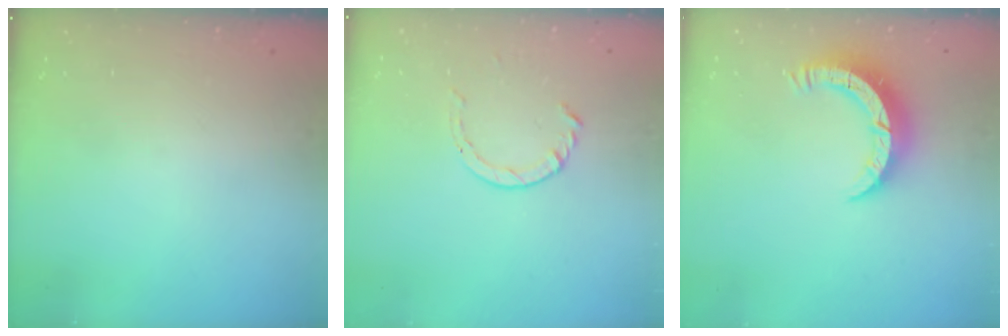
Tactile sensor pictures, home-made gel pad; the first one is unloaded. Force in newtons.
{"total": 3.5, "press": 3.5, "slide": 0.4}
{"total": 7.7, "press": 7.7, "slide": 0.4}